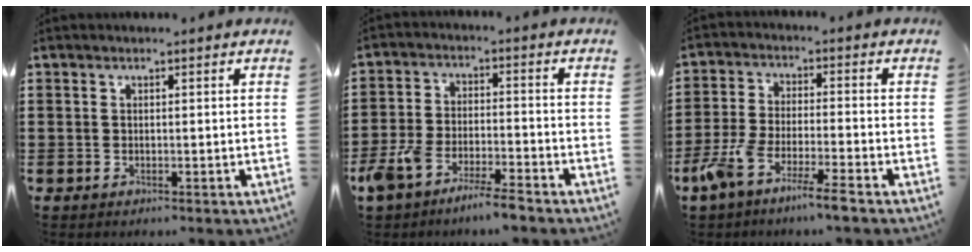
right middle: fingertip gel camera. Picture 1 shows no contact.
{"total": 6.5, "force": [-5.7, 0.7, 3.0], "torque": [-0.076, -0.009, -0.110]}
{"total": 7.0, "force": [-5.6, 0.0, 4.3], "torque": [-0.101, -0.017, -0.107]}